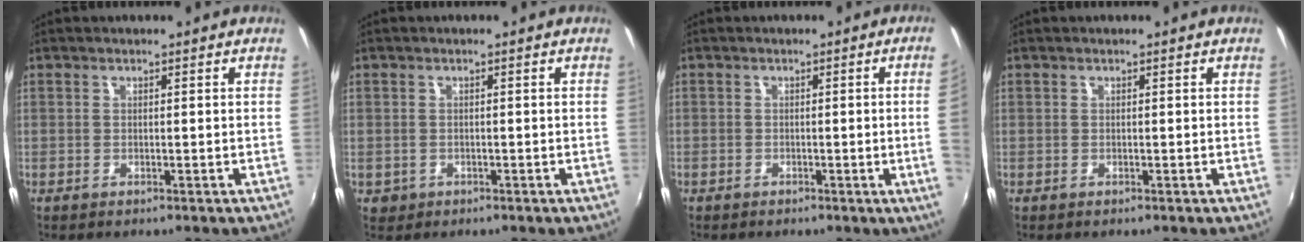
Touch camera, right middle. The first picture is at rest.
{"total": 2.0, "force": [-0.6, 1.8, 0.6], "torque": [-0.015, -0.004, -0.006]}
{"total": 3.8, "force": [-0.2, -1.8, 3.4], "torque": [-0.056, -0.012, 0.002]}
{"total": 0.0}